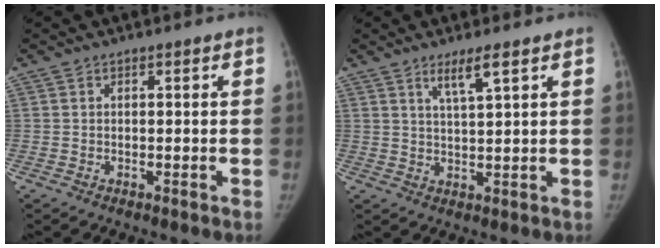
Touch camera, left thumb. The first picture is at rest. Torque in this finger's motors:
{"motor_torque": [0.70, -0.15, 0.71, -0.80, 0.13]}